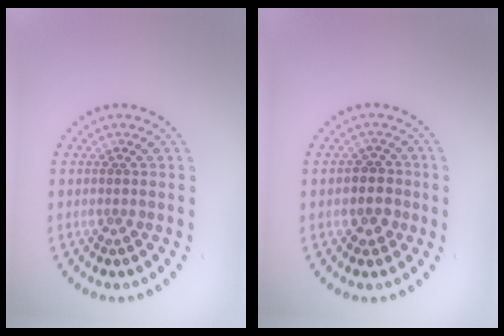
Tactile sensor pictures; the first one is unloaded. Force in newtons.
{"total": 2.4, "press": 2.2, "slide": 1.0}